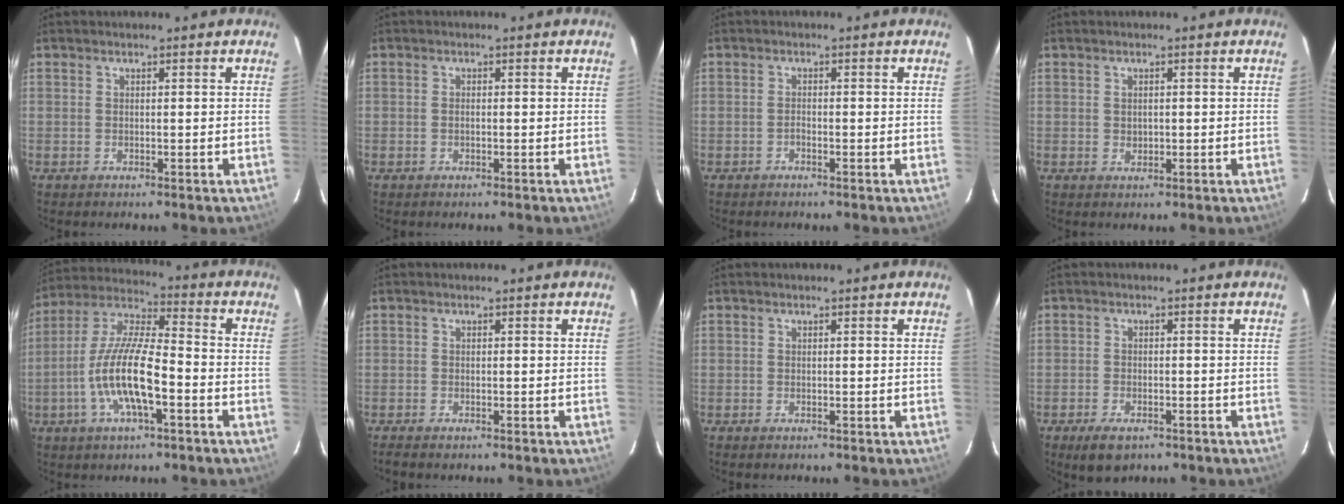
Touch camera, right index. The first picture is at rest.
{"total": 0.6, "force": [-0.2, 0.4, 0.4], "torque": [-0.009, 0.002, -0.005]}
{"total": 0.7, "force": [-0.6, 0.3, 0.2], "torque": [-0.004, 0.002, -0.013]}
{"total": 1.2, "force": [0.1, 1.1, 0.5], "torque": [-0.005, 0.001, 0.003]}
{"total": 14.1, "force": [-4.7, 3.7, 12.8], "torque": [-0.260, -0.004, -0.093]}
{"total": 1.8, "force": [-1.6, 0.4, 0.7], "torque": [-0.019, -0.008, -0.028]}
{"total": 0.0}
{"total": 5.4, "force": [-3.6, 2.6, 3.0], "torque": [-0.070, -0.013, -0.058]}